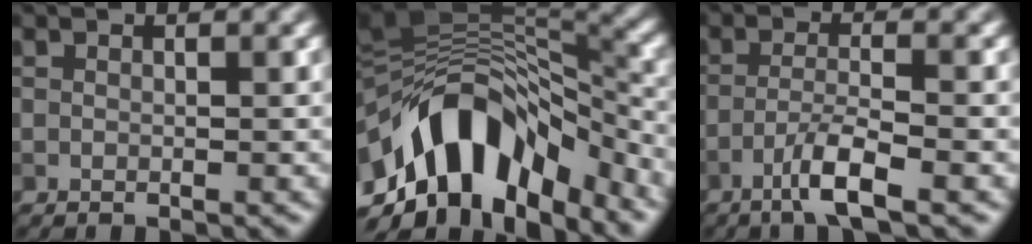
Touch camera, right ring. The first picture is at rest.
{"total": 13.5, "force": [-5.3, 7.7, 9.7], "torque": [-0.163, 0.022, -0.076]}
{"total": 3.5, "force": [-2.1, 0.2, 2.8], "torque": [-0.052, 0.014, -0.049]}